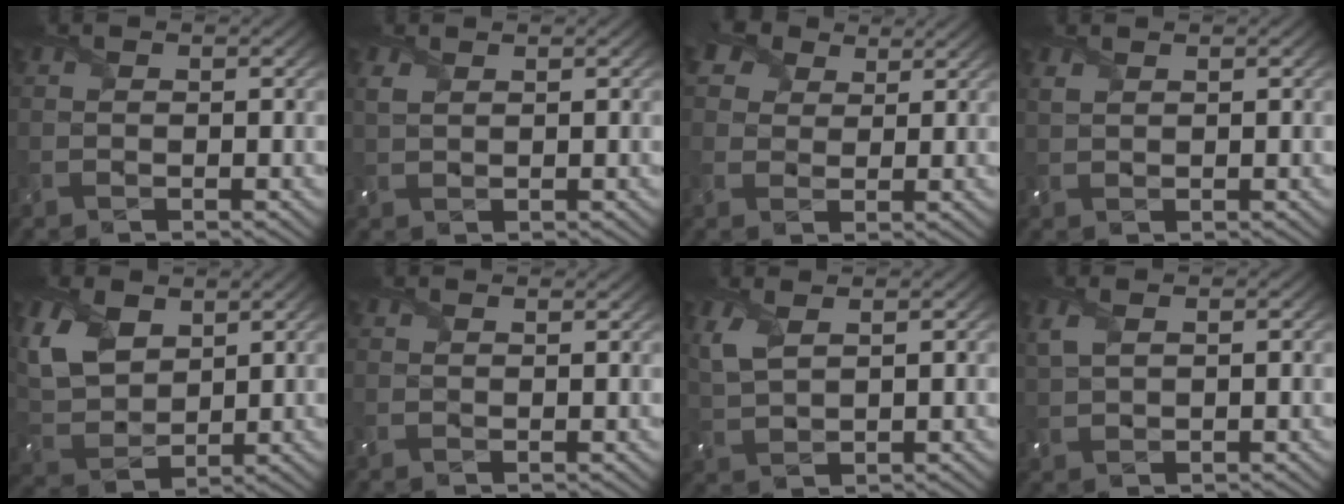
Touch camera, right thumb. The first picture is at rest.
{"total": 1.7, "force": [1.0, 0.8, 1.1], "torque": [-0.035, 0.001, 0.024]}
{"total": 6.5, "force": [4.0, 4.3, 2.7], "torque": [-0.097, 0.015, 0.074]}
{"total": 1.3, "force": [1.0, 0.6, 0.7], "torque": [-0.026, 0.000, 0.024]}
{"total": 8.5, "force": [4.2, 5.2, 5.2], "torque": [-0.148, 0.001, 0.086]}
{"total": 1.3, "force": [1.1, 0.4, 0.6], "torque": [-0.021, 0.001, 0.018]}
{"total": 3.9, "force": [2.2, 1.6, 2.9], "torque": [-0.088, 0.004, 0.051]}
{"total": 2.7, "force": [1.4, 1.2, 2.0], "torque": [-0.062, 0.004, 0.033]}